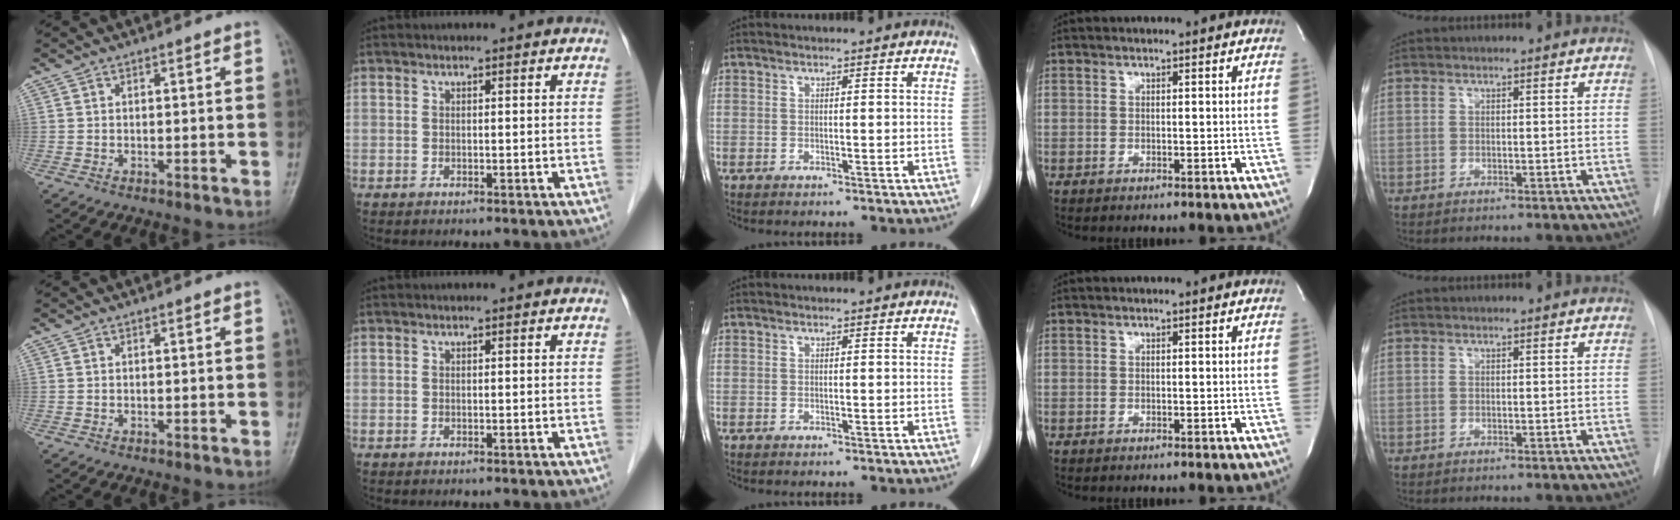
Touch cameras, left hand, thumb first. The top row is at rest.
{}